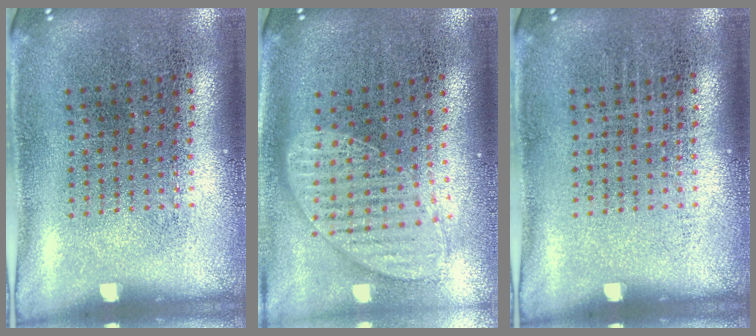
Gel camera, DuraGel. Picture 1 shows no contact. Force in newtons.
{"total": 1.4, "press": 1.2, "slide": 0.7}
{"total": 0.0}